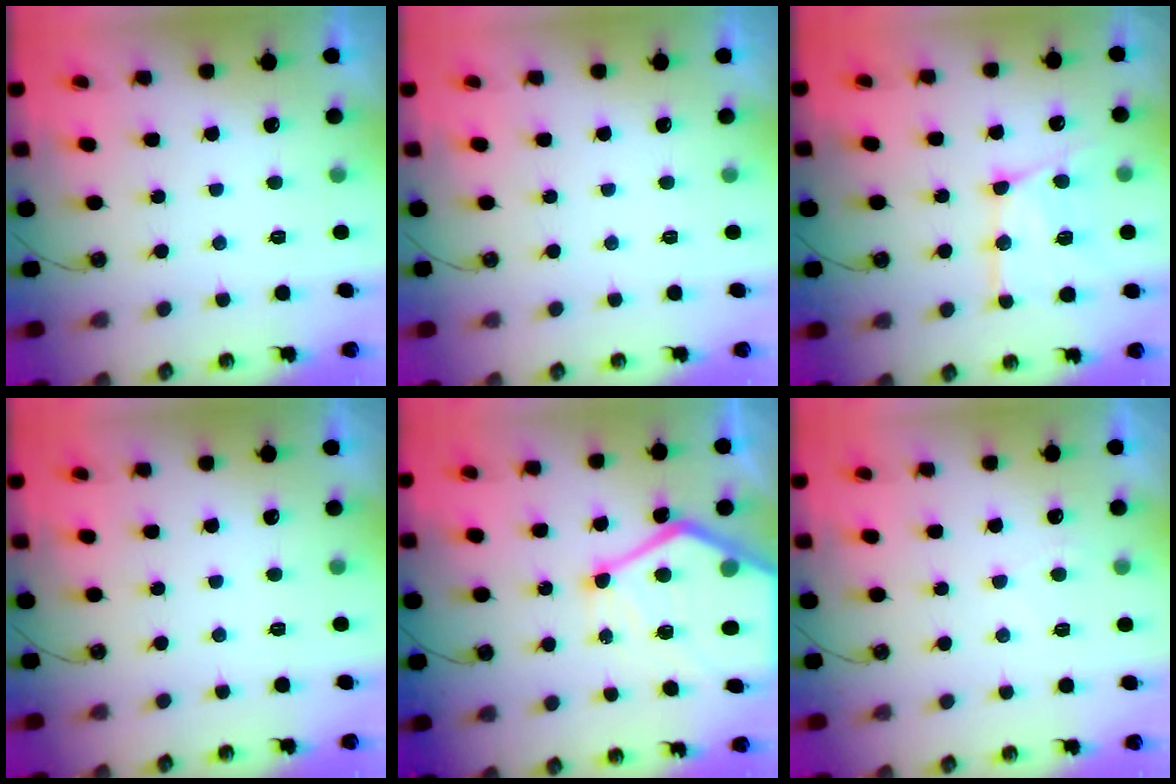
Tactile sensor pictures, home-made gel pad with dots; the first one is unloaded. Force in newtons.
{"total": 0.0}
{"total": 14.5, "press": 14.5, "slide": 1.1}
{"total": 0.0}
{"total": 17.9, "press": 17.9, "slide": 1.6}
{"total": 4.5, "press": 4.5, "slide": 0.6}